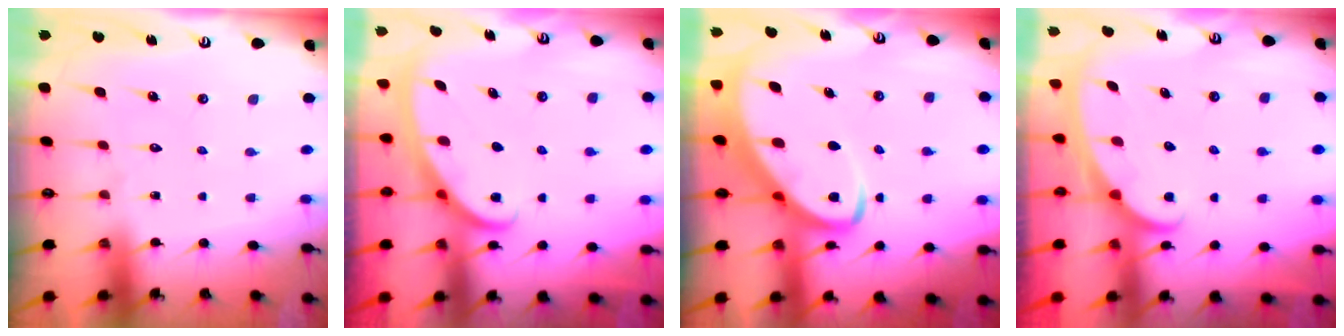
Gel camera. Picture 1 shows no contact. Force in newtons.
{"total": 2.7, "press": 2.7, "slide": 0.4}
{"total": 7.3, "press": 7.2, "slide": 1.0}
{"total": 2.5, "press": 2.5, "slide": 0.3}